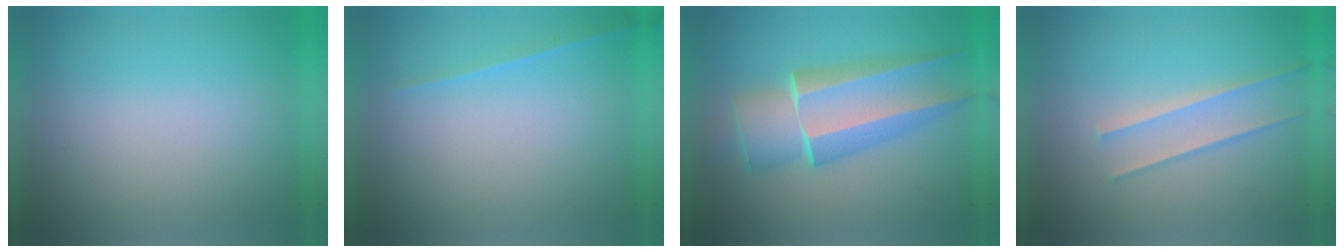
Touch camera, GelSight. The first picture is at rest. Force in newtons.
{"total": 1.1}
{"total": 6.4}
{"total": 1.5}